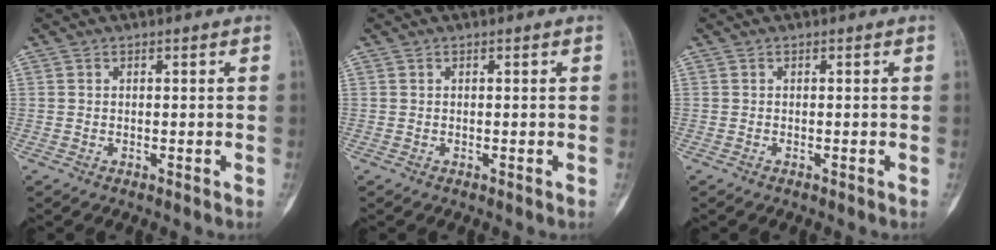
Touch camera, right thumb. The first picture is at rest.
{"total": 0.0}
{"total": 0.0}